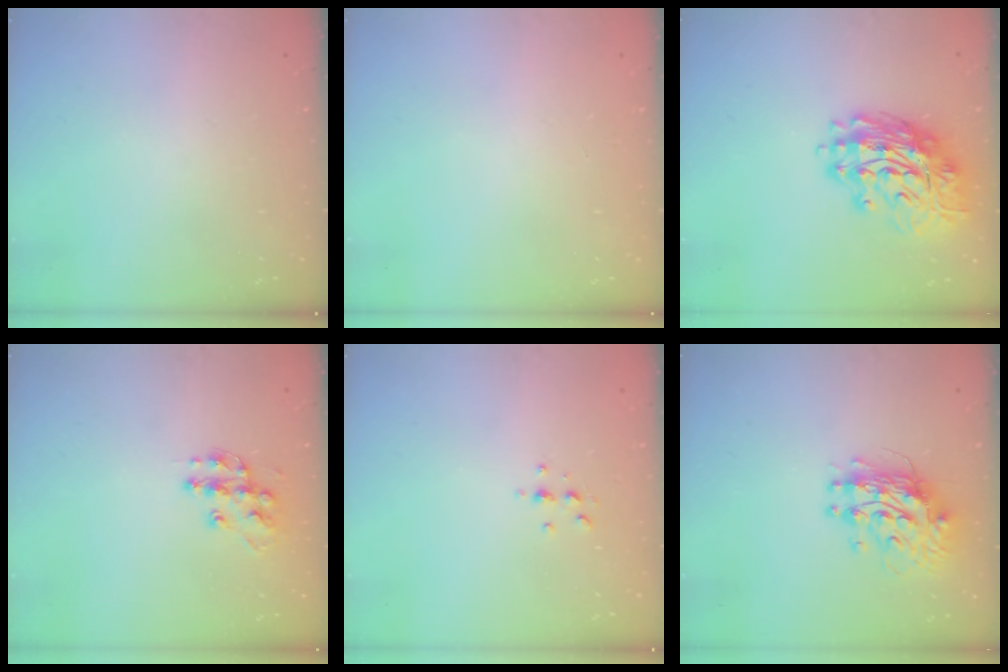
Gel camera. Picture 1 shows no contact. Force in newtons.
{"total": 0.0}
{"total": 16.8, "press": 16.7, "slide": 1.9}
{"total": 11.8, "press": 11.8, "slide": 0.6}
{"total": 3.3, "press": 3.2, "slide": 0.4}
{"total": 11.0, "press": 10.9, "slide": 1.0}